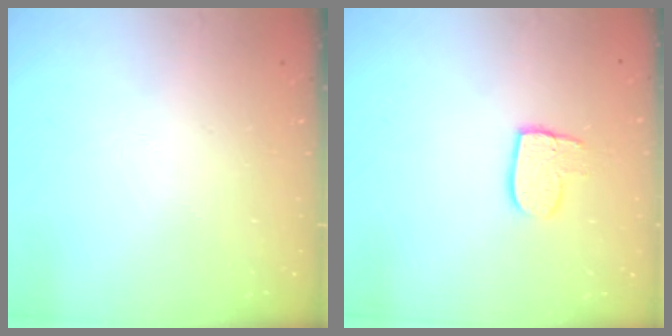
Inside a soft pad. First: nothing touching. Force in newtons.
{"total": 8.1, "press": 8.0, "slide": 0.6}